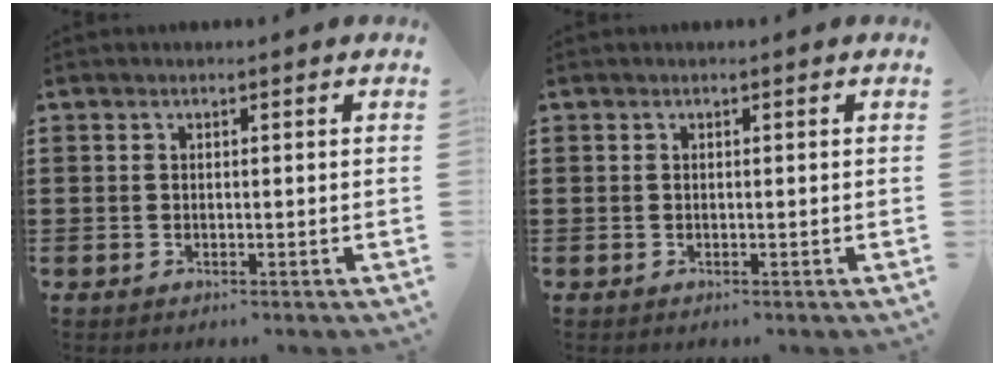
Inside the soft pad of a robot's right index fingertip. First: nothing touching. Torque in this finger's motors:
{"motor_torque": [0.00, 0.00, 0.00, 0.00]}